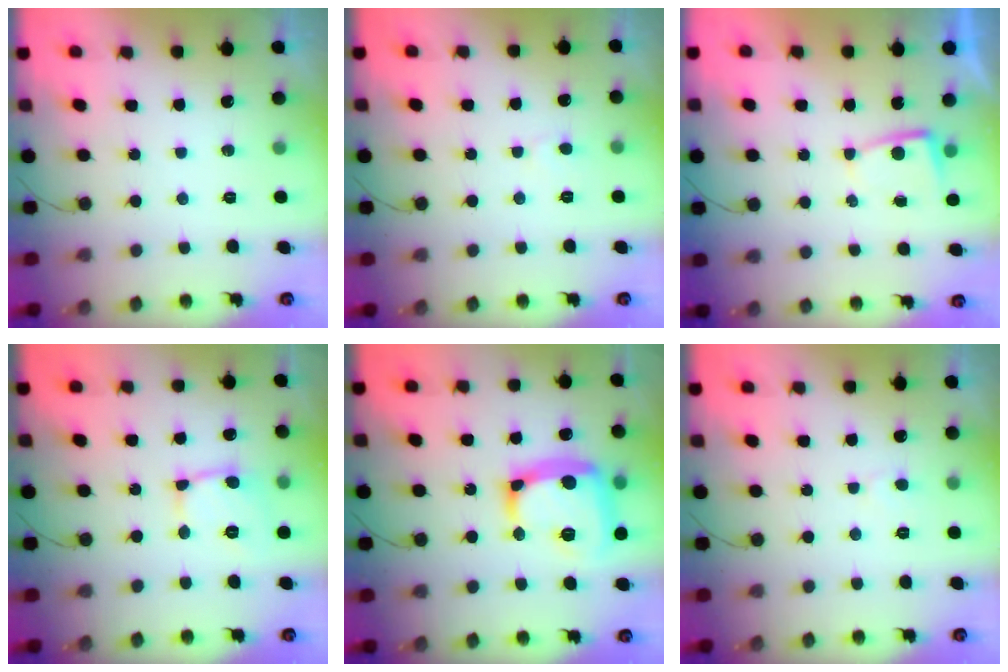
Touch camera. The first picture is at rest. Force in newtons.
{"total": 2.8, "press": 2.8, "slide": 0.3}
{"total": 2.0, "press": 2.0, "slide": 0.3}
{"total": 10.2, "press": 10.1, "slide": 0.8}
{"total": 19.9, "press": 19.8, "slide": 1.9}
{"total": 2.8, "press": 2.8, "slide": 0.3}